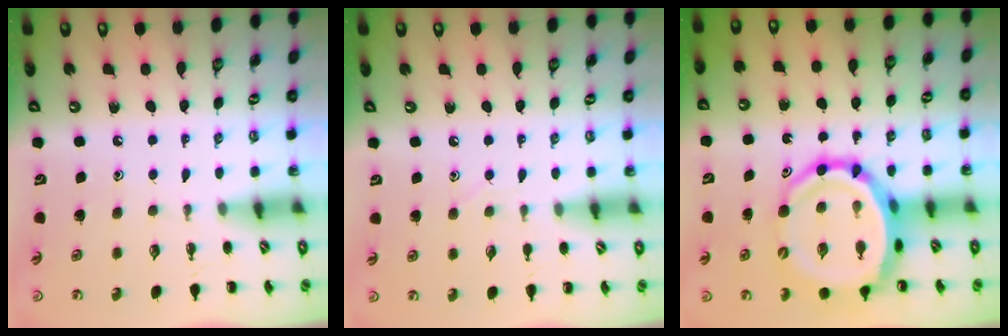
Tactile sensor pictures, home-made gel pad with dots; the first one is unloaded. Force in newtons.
{"total": 2.3, "press": 2.3, "slide": 0.6}
{"total": 17.3, "press": 16.7, "slide": 4.6}